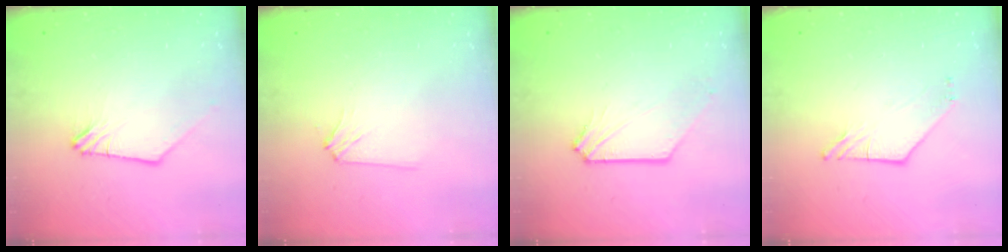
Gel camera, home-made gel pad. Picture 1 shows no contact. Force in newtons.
{"total": 3.0, "press": 3.0, "slide": 0.4}
{"total": 1.0, "press": 1.0, "slide": 0.1}
{"total": 3.7, "press": 3.7, "slide": 0.5}